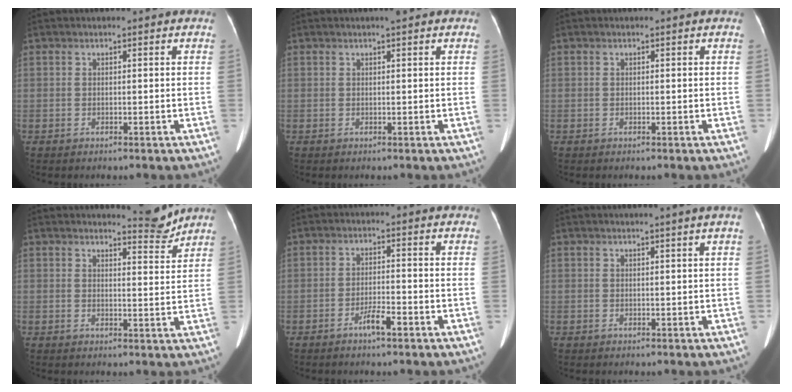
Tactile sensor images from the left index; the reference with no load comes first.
{"total": 1.5, "force": [1.1, 0.2, 1.0], "torque": [-0.016, 0.006, 0.013]}
{"total": 0.0}
{"total": 3.9, "force": [3.9, -0.1, 0.2], "torque": [-0.010, -0.028, 0.047]}
{"total": 3.1, "force": [-2.0, 0.3, 2.3], "torque": [-0.043, -0.001, -0.036]}
{"total": 1.6, "force": [1.2, -0.6, 0.9], "torque": [-0.013, 0.000, 0.023]}